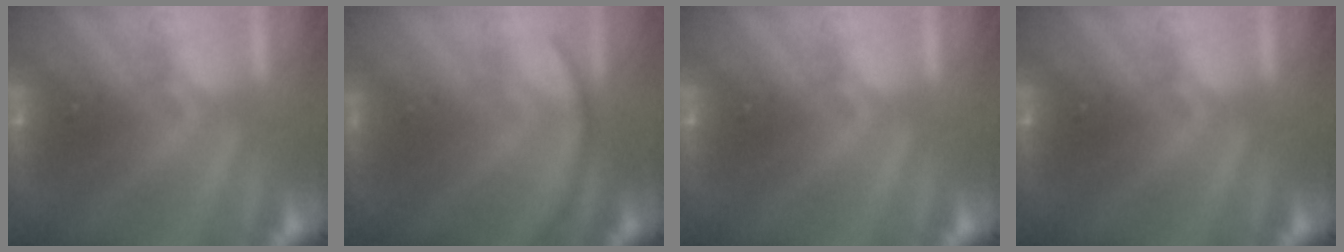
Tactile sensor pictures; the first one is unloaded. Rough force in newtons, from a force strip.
{"total": 2.9}
{"total": 0.0}
{"total": 0.0}